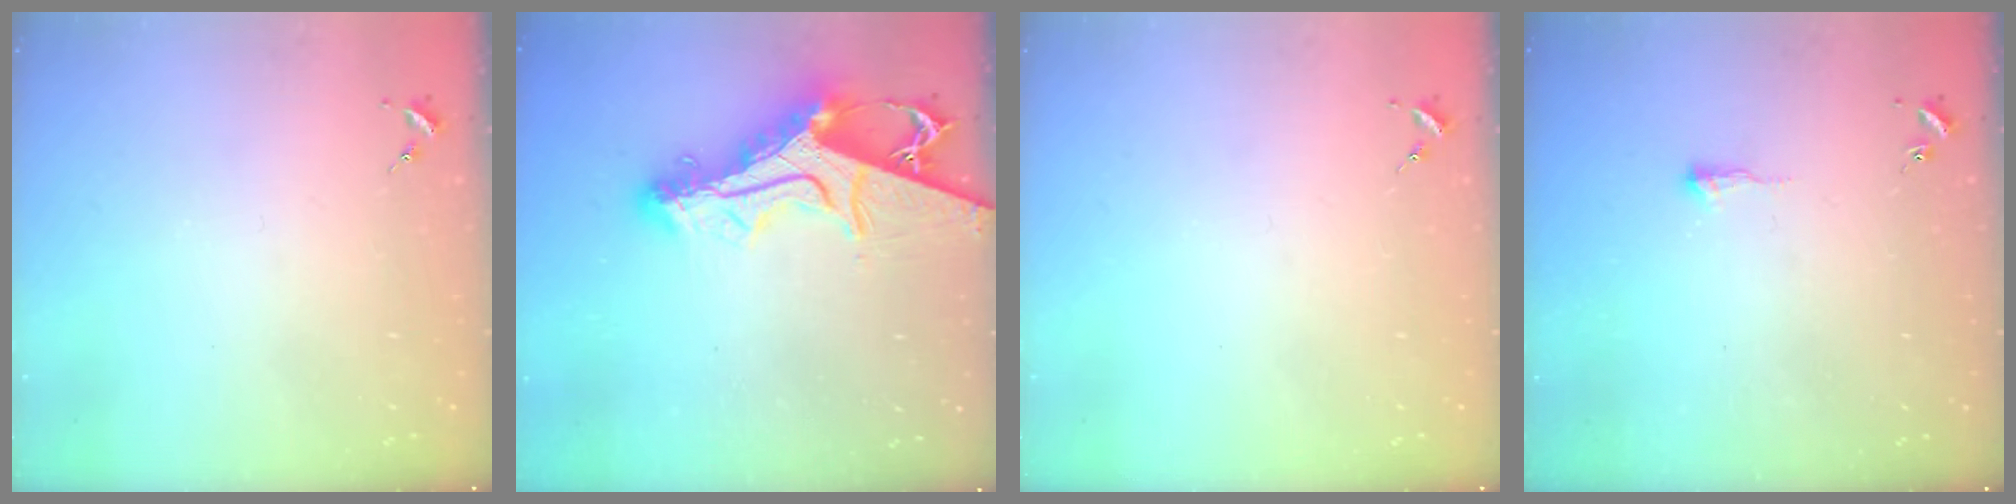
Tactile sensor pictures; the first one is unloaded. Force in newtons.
{"total": 17.0, "press": 16.9, "slide": 1.8}
{"total": 0.0}
{"total": 4.7, "press": 4.7, "slide": 0.6}